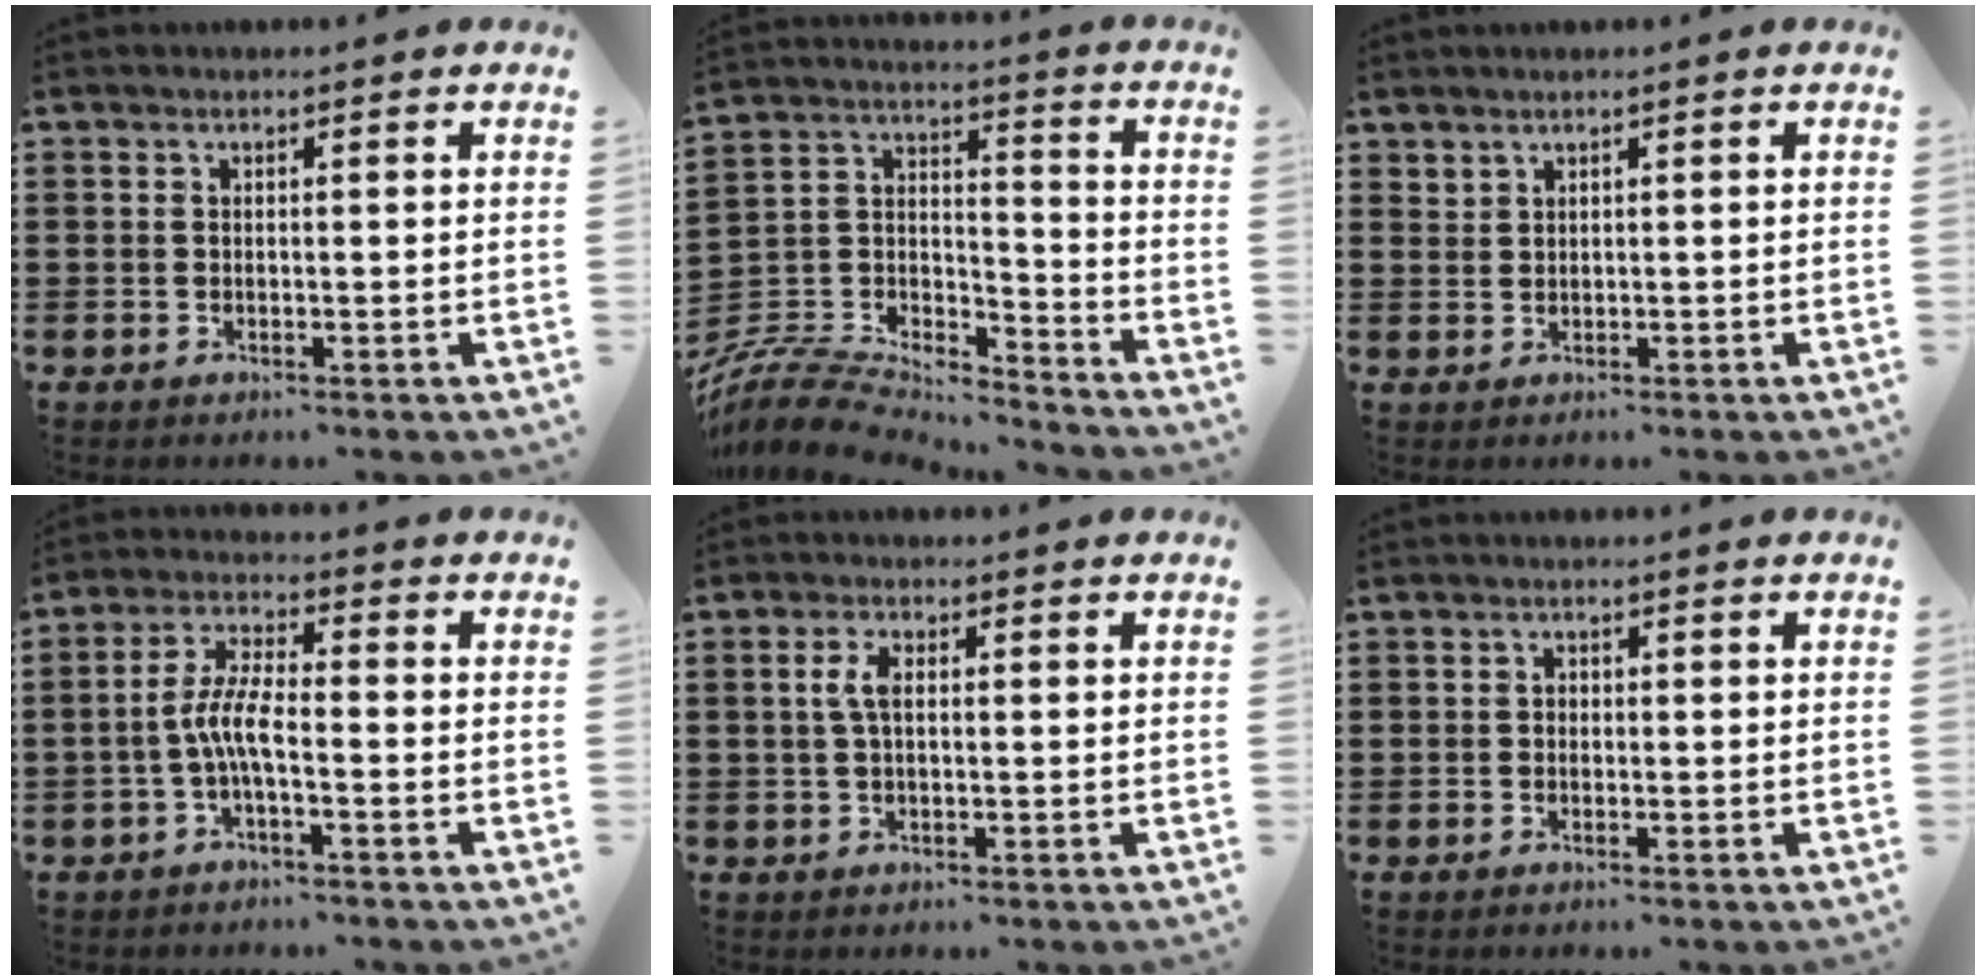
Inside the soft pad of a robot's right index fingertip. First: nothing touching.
{"total": 8.2, "force": [-7.7, 2.2, 1.7], "torque": [-0.050, 0.003, -0.157]}
{"total": 1.4, "force": [1.3, 0.6, 0.0], "torque": [-0.004, 0.001, 0.026]}
{"total": 5.5, "force": [-1.6, 1.3, 5.1], "torque": [-0.120, -0.006, -0.038]}
{"total": 3.3, "force": [0.3, 1.4, 2.9], "torque": [-0.068, 0.004, 0.000]}
{"total": 0.7, "force": [-0.2, 0.6, 0.3], "torque": [-0.007, 0.001, -0.004]}